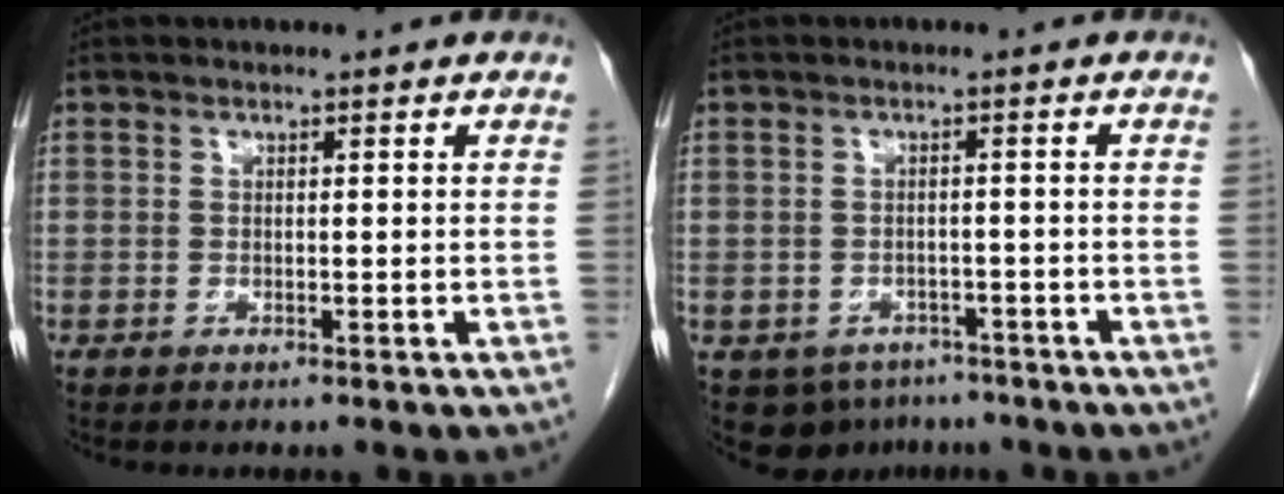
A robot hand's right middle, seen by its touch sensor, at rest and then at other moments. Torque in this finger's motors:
{"motor_torque": [0.01, -0.01, -0.02, -0.01]}